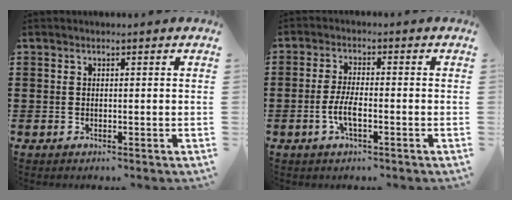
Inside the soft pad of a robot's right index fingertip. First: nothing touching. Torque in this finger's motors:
{"motor_torque": [1.46, 0.68, 0.54, 0.11]}